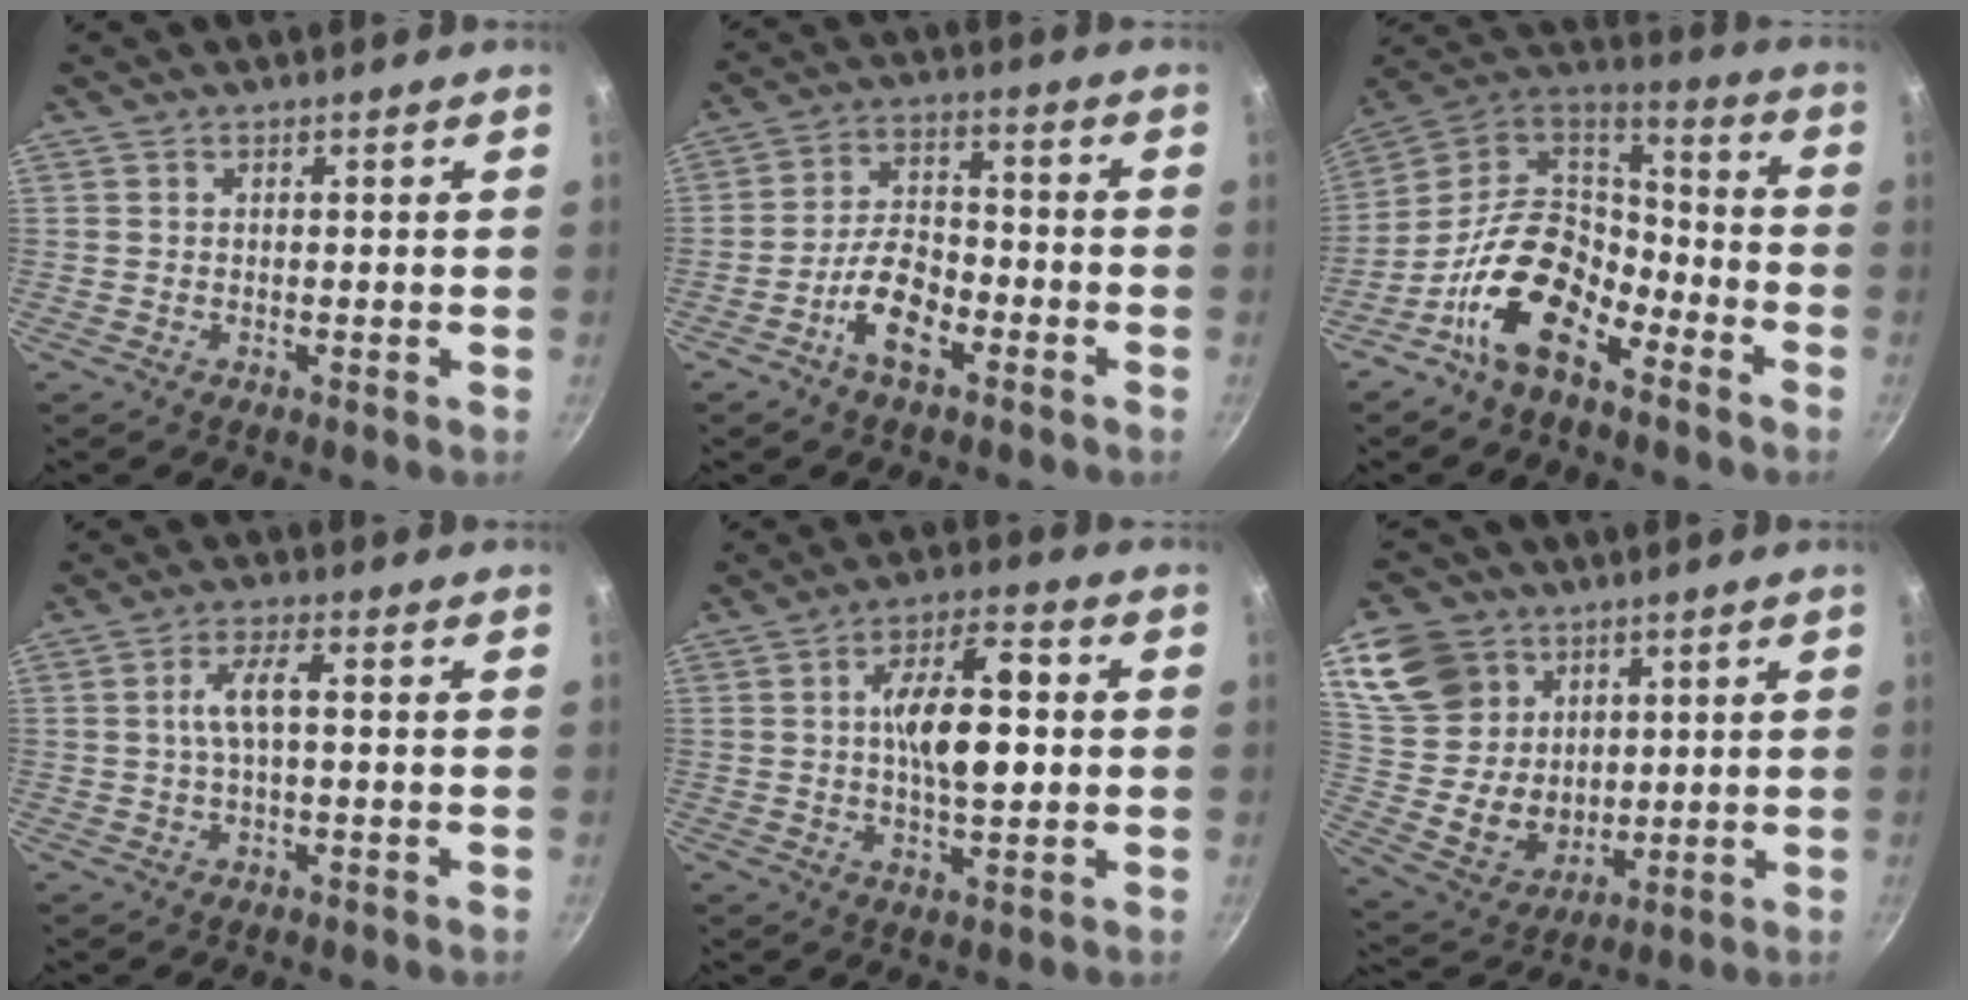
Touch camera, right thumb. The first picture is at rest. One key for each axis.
{"total": 8.9, "fx": -4.5, "fy": 4.4, "fz": 6.4, "tx": -0.104, "ty": 0.041, "tz": -0.085}
{"total": 17.6, "fx": -9.4, "fy": 10.0, "fz": 11.1, "tx": -0.174, "ty": 0.076, "tz": -0.188}
{"total": 5.1, "fx": 0.1, "fy": 1.5, "fz": 4.8, "tx": -0.102, "ty": 0.017, "tz": 0.000}
{"total": 12.5, "fx": 0.7, "fy": 5.3, "fz": 11.3, "tx": -0.162, "ty": 0.014, "tz": 0.005}
{"total": 17.9, "fx": 7.5, "fy": 14.5, "fz": 7.4, "tx": -0.113, "ty": -0.024, "tz": 0.160}